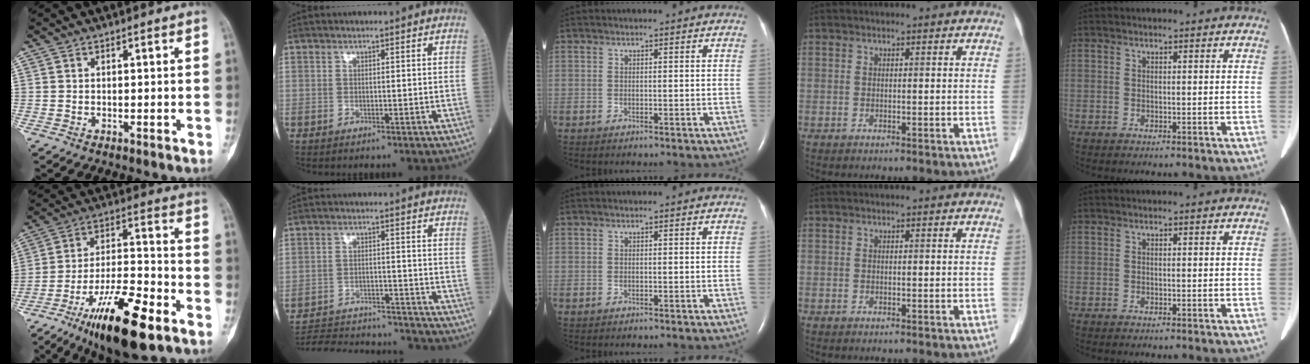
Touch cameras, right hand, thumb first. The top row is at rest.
{"thumb": {"total": 19.4, "force": [-10.8, 5.6, 15.0], "torque": [-0.267, 0.049, -0.185]}, "index": {"total": 18.1, "force": [-17.4, 1.8, 4.4], "torque": [-0.097, -0.005, -0.247]}}